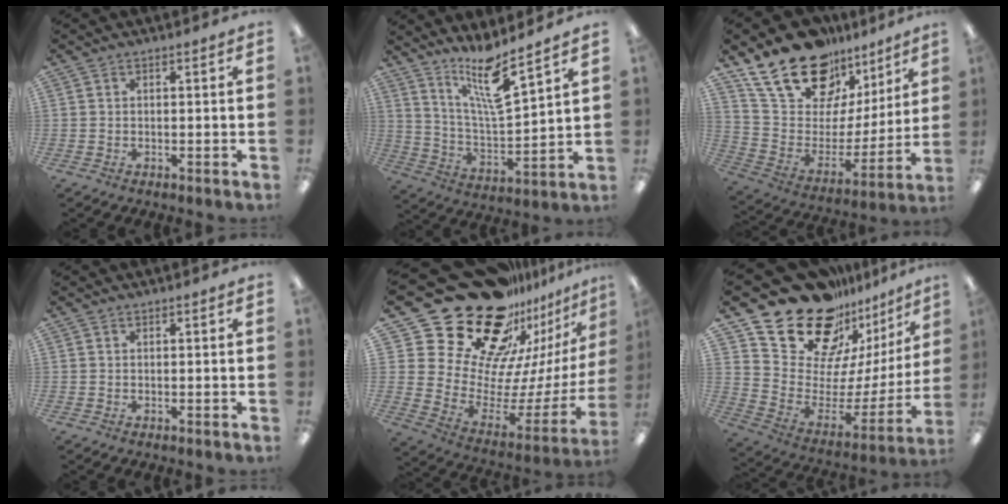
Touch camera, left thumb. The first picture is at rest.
{"total": 13.6, "force": [10.3, 2.5, 8.5], "torque": [-0.160, -0.062, 0.175]}
{"total": 23.2, "force": [16.2, 12.4, 11.1], "torque": [-0.200, -0.101, 0.295]}
{"total": 0.0}
{"total": 32.7, "force": [22.2, 17.6, 16.4], "torque": [-0.256, -0.198, 0.446]}
{"total": 24.8, "force": [19.2, 12.7, 9.2], "torque": [-0.141, -0.135, 0.355]}